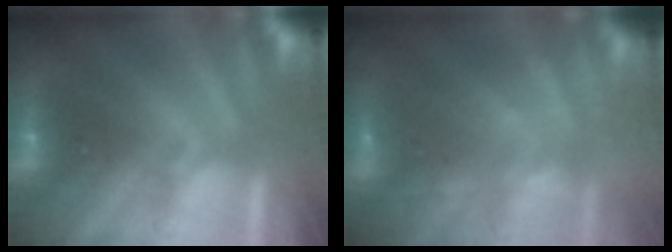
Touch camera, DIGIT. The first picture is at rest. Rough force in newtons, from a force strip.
{"total": 2.2}